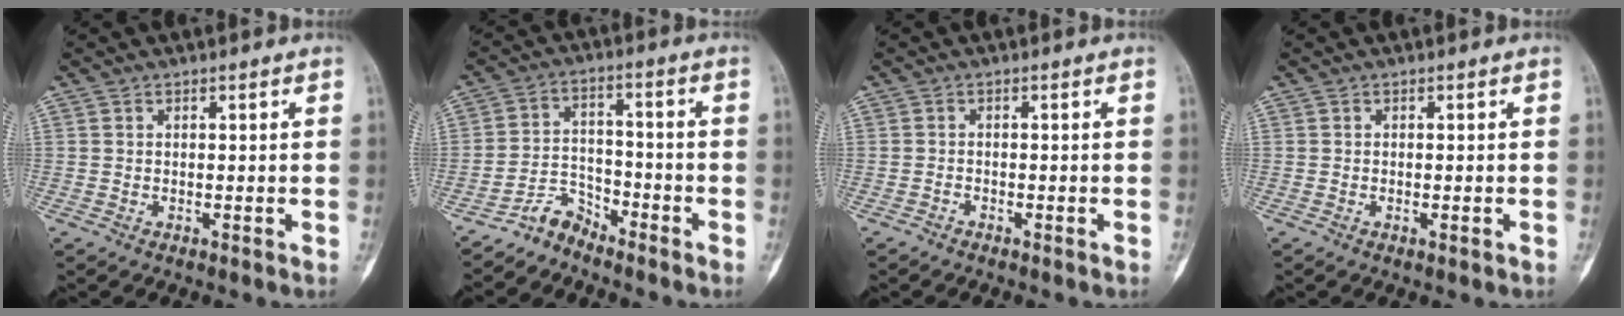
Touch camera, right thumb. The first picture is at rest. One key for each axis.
{"total": 5.5, "fx": -5.1, "fy": 2.0, "fz": 0.5, "tx": 0.002, "ty": 0.047, "tz": -0.101}
{"total": 0.7, "fx": -0.7, "fy": 0.2, "fz": 0.2, "tx": -0.004, "ty": 0.003, "tz": -0.013}
{"total": 1.0, "fx": -0.4, "fy": 0.3, "fz": 0.8, "tx": -0.011, "ty": 0.000, "tz": -0.005}